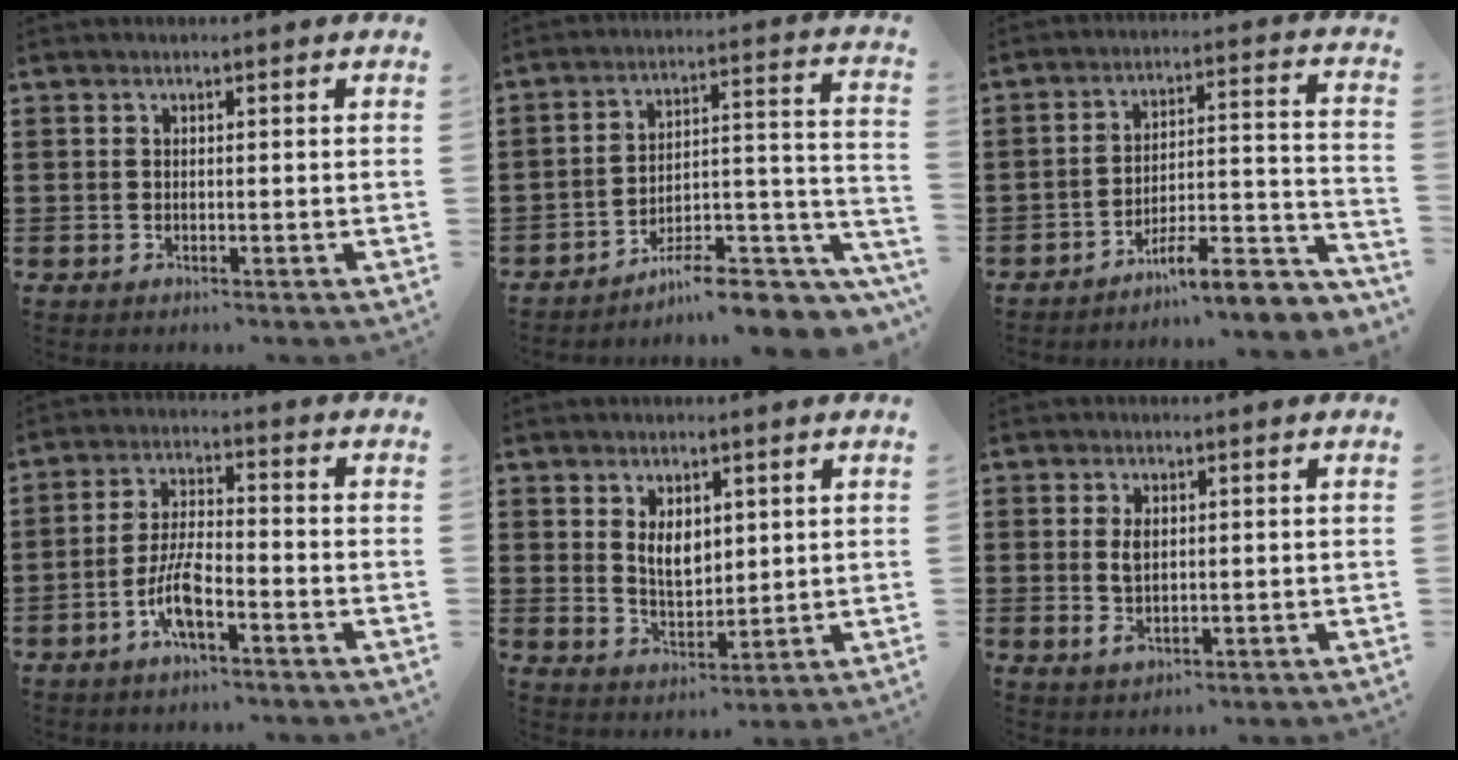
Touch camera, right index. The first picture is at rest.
{"total": 9.3, "force": [-7.6, 2.7, 4.6], "torque": [-0.056, 0.022, -0.138]}
{"total": 7.7, "force": [-6.4, 1.3, 4.0], "torque": [-0.057, 0.000, -0.121]}
{"total": 6.6, "force": [-3.5, 1.8, 5.3], "torque": [-0.127, -0.006, -0.072]}
{"total": 4.7, "force": [1.8, 3.0, 3.1], "torque": [-0.055, 0.003, 0.028]}
{"total": 3.3, "force": [0.3, 1.6, 2.8], "torque": [-0.066, 0.002, 0.003]}